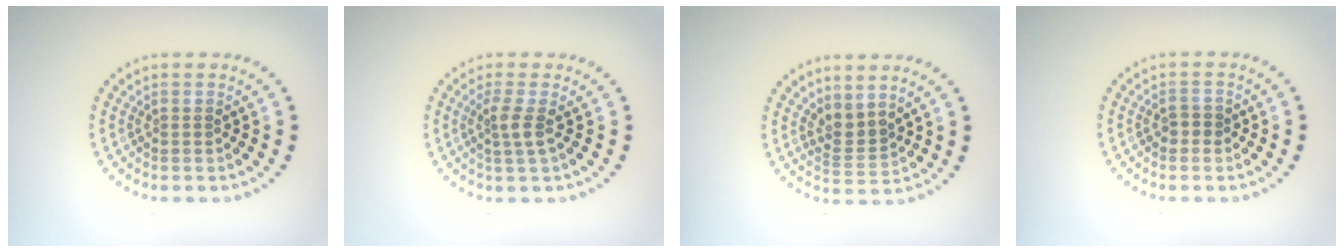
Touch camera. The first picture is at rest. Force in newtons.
{"total": 1.8, "press": 1.4, "slide": 1.2}
{"total": 2.2, "press": 1.5, "slide": 1.7}
{"total": 1.1, "press": 1.0, "slide": 0.4}